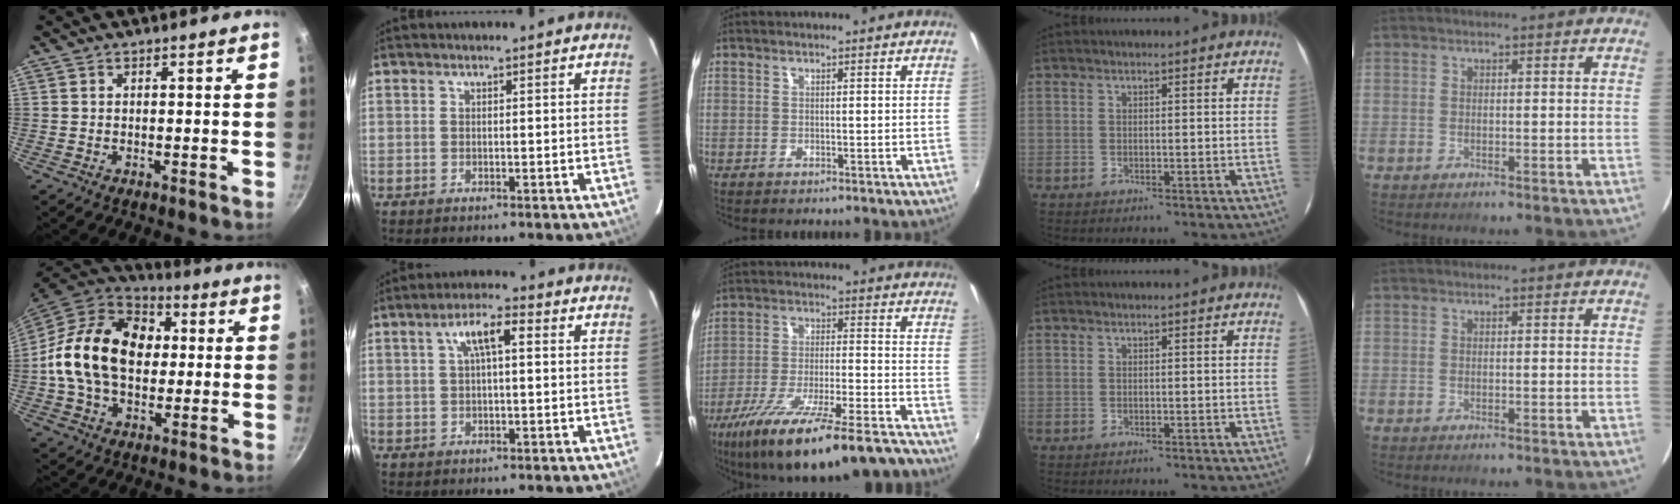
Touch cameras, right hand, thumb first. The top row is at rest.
{"thumb": {"total": 21.3, "force": [1.7, 15.2, 14.8], "torque": [-0.227, 0.029, 0.016]}, "index": {"total": 5.8, "force": [1.5, 1.7, 5.4], "torque": [-0.101, 0.017, 0.029]}, "middle": {"total": 23.4, "force": [-18.7, 4.2, 13.5], "torque": [-0.240, -0.050, -0.285]}}